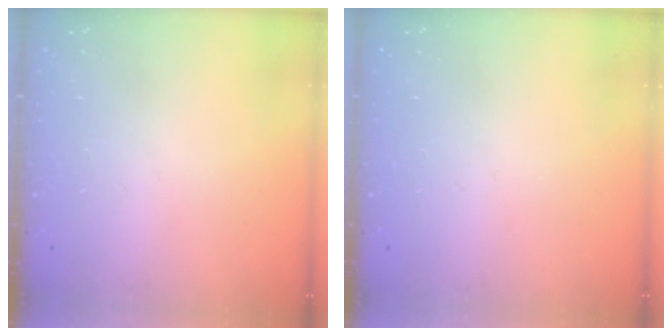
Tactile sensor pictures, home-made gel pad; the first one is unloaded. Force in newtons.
{"total": 0.0}